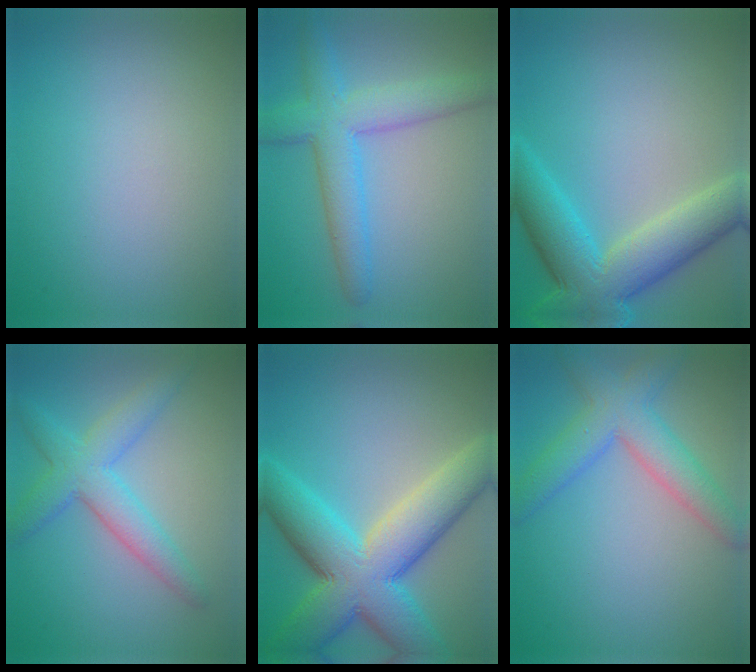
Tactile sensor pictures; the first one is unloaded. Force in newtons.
{"total": 5.9, "press": 5.9, "slide": 0.2}
{"total": 8.6, "press": 8.6, "slide": 0.4}
{"total": 4.9, "press": 4.9, "slide": 0.1}
{"total": 11.7, "press": 11.6, "slide": 0.7}
{"total": 5.4, "press": 5.4, "slide": 0.2}